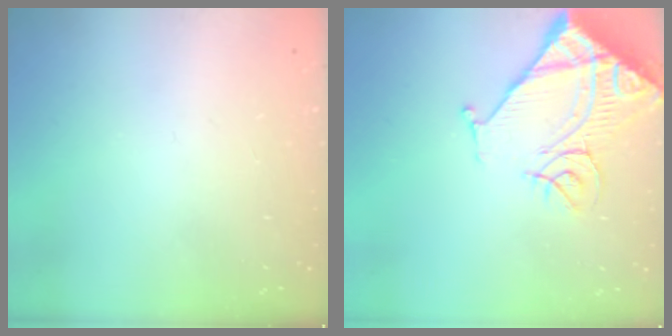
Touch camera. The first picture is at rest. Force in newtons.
{"total": 17.1, "press": 17.0, "slide": 1.8}